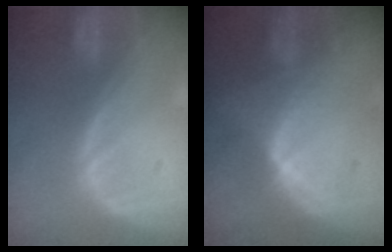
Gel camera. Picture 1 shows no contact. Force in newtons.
{"total": 6.9, "press": 6.3, "slide": 2.7}